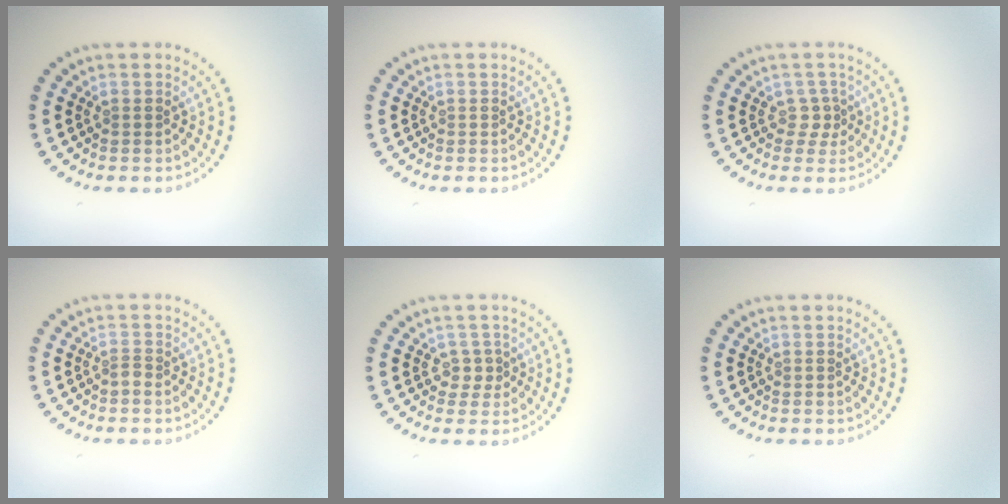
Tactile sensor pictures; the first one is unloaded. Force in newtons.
{"total": 0.0}
{"total": 1.3, "press": 0.9, "slide": 0.9}
{"total": 0.9, "press": 0.5, "slide": 0.7}
{"total": 1.5, "press": 1.2, "slide": 0.9}
{"total": 0.0}